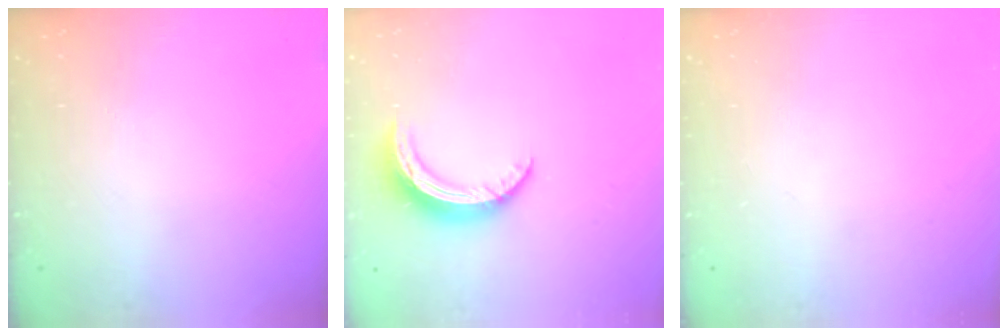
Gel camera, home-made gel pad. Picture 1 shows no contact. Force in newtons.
{"total": 10.4, "press": 10.3, "slide": 0.5}
{"total": 0.0}